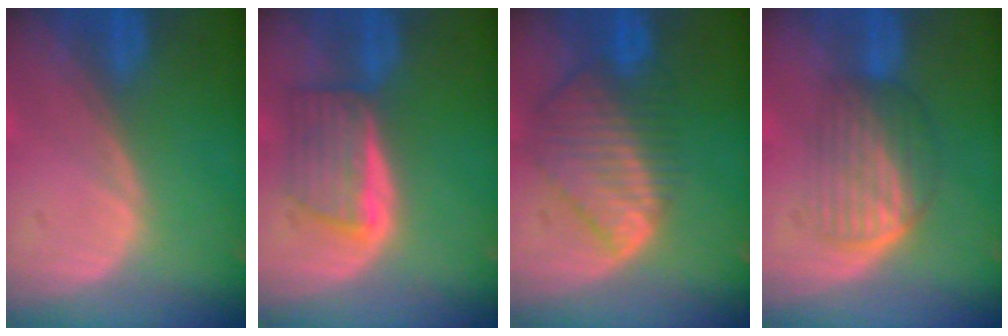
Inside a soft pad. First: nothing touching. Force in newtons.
{"total": 5.6, "press": 5.5, "slide": 1.4}
{"total": 8.9, "press": 7.7, "slide": 4.4}
{"total": 6.0, "press": 5.5, "slide": 2.3}